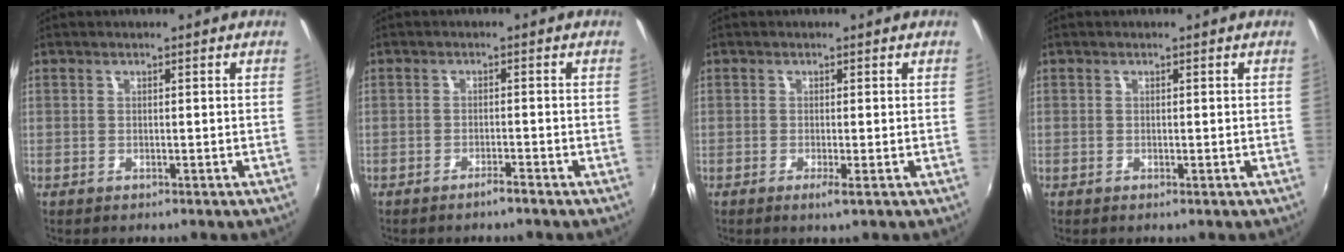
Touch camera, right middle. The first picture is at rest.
{"total": 1.5, "force": [-1.4, -0.2, 0.7], "torque": [-0.017, 0.001, -0.023]}
{"total": 1.4, "force": [-0.5, -0.4, 1.2], "torque": [-0.025, -0.004, -0.010]}
{"total": 0.0}